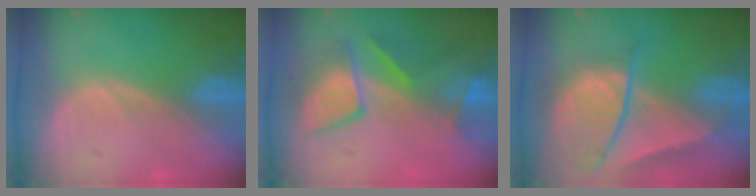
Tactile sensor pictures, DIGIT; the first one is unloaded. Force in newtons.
{"total": 7.6, "press": 7.5, "slide": 1.1}
{"total": 9.6, "press": 8.1, "slide": 5.1}